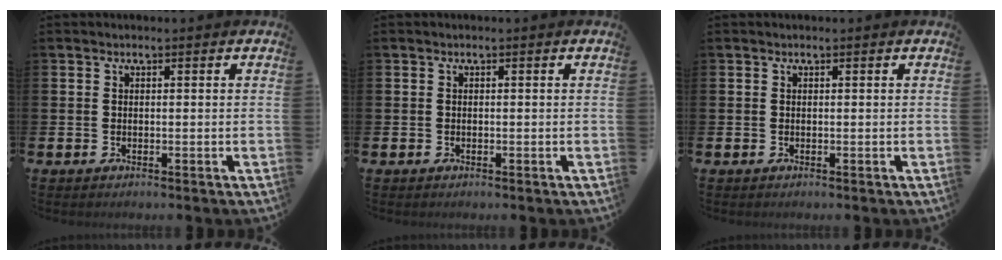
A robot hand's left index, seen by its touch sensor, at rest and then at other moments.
{"total": 0.0}
{"total": 0.0}